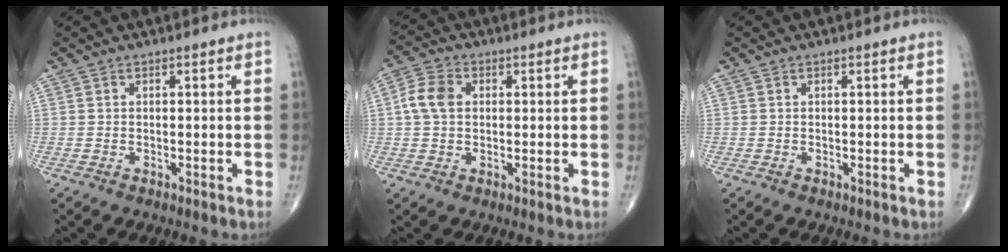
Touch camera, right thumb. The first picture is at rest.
{"total": 6.0, "force": [0.8, 4.4, 4.0], "torque": [-0.080, 0.012, 0.009]}
{"total": 0.0}